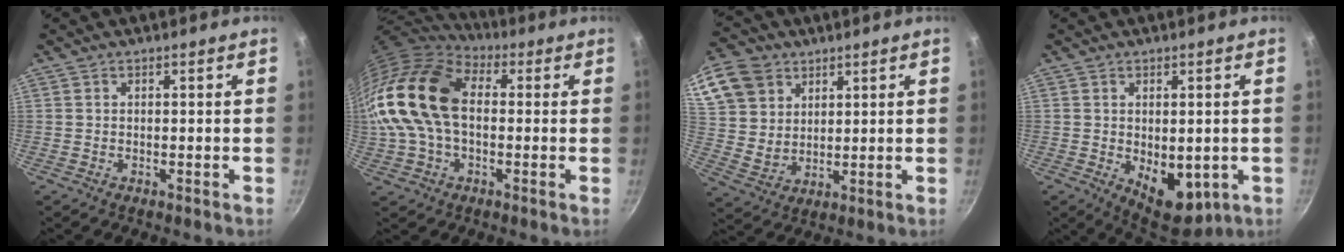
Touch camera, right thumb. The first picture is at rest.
{"total": 20.4, "force": [1.1, 13.4, 15.4], "torque": [-0.305, 0.029, 0.008]}
{"total": 16.3, "force": [8.1, 12.4, 6.9], "torque": [-0.144, -0.004, 0.161]}
{"total": 10.0, "force": [-1.7, 5.8, 8.0], "torque": [-0.083, -0.013, -0.006]}